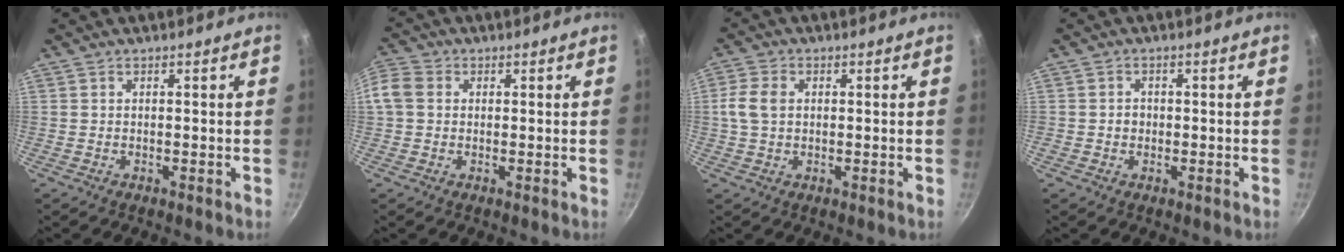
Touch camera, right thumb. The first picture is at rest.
{"total": 7.3, "force": [0.8, 6.1, 3.9], "torque": [-0.086, 0.016, 0.000]}
{"total": 5.3, "force": [0.6, 3.8, 3.6], "torque": [-0.069, 0.009, 0.009]}
{"total": 1.7, "force": [-0.3, 1.6, 0.6], "torque": [-0.001, 0.004, -0.006]}